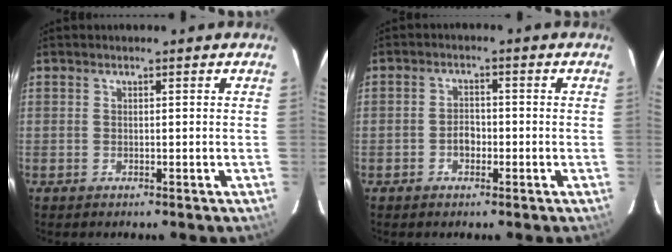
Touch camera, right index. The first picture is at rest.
{"total": 2.9, "force": [-1.2, 2.0, 1.6], "torque": [-0.029, 0.005, -0.021]}